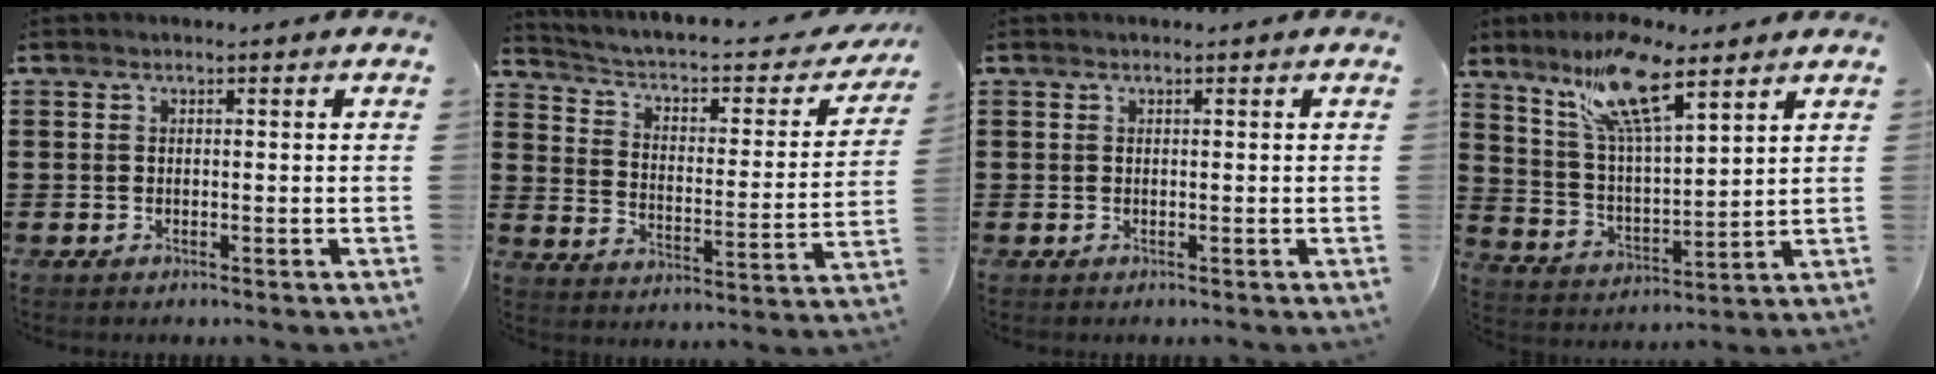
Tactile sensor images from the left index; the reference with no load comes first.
{"total": 3.4, "force": [2.2, 1.1, 2.3], "torque": [-0.058, -0.024, 0.027]}
{"total": 0.0}
{"total": 11.2, "force": [8.1, 2.5, 7.4], "torque": [-0.156, -0.022, 0.145]}